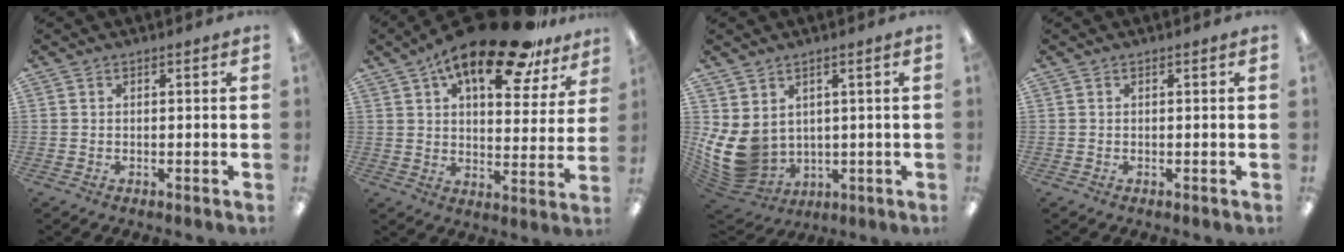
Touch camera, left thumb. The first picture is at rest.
{"total": 19.8, "force": [13.2, 7.0, 13.0], "torque": [-0.200, -0.072, 0.217]}
{"total": 10.5, "force": [1.3, 8.5, 6.1], "torque": [-0.161, -0.026, 0.033]}
{"total": 0.0}